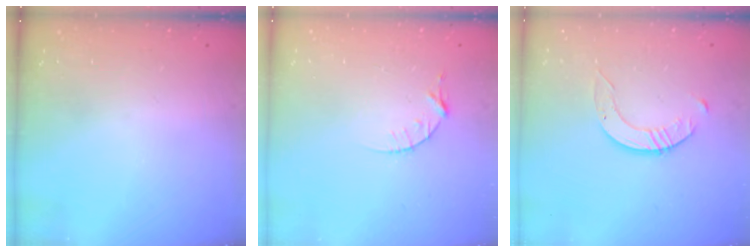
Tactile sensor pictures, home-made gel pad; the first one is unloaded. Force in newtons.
{"total": 3.8, "press": 3.7, "slide": 0.5}
{"total": 3.4, "press": 3.3, "slide": 0.4}